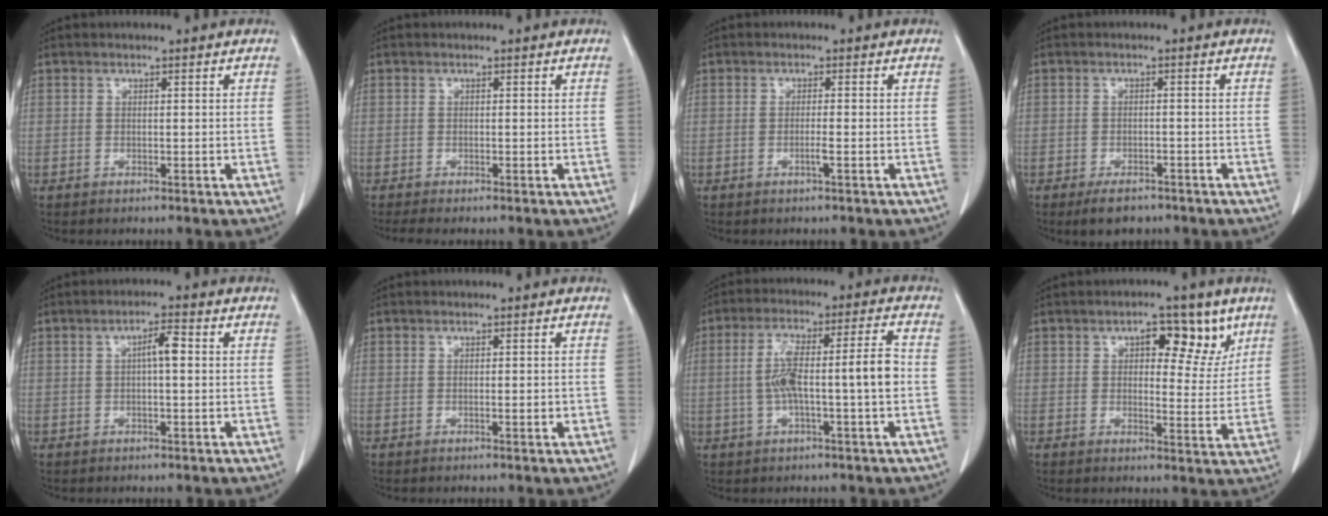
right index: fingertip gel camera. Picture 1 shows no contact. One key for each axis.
{"total": 1.9, "fx": -1.5, "fy": 0.0, "fz": 1.1, "tx": -0.018, "ty": -0.004, "tz": -0.025}
{"total": 1.5, "fx": -0.6, "fy": -0.3, "fz": 1.3, "tx": -0.026, "ty": -0.002, "tz": -0.012}
{"total": 4.2, "fx": -3.1, "fy": 1.9, "fz": 2.1, "tx": -0.035, "ty": -0.003, "tz": -0.043}
{"total": 3.3, "fx": 0.4, "fy": 0.6, "fz": 3.2, "tx": -0.053, "ty": 0.007, "tz": 0.004}
{"total": 1.1, "fx": -0.2, "fy": 0.2, "fz": 1.0, "tx": -0.016, "ty": -0.001, "tz": -0.001}
{"total": 10.1, "fx": -1.0, "fy": 0.9, "fz": 10.0, "tx": -0.180, "ty": 0.028, "tz": -0.018}
{"total": 7.6, "fx": 3.8, "fy": 3.7, "fz": 5.4, "tx": -0.057, "ty": 0.006, "tz": 0.049}